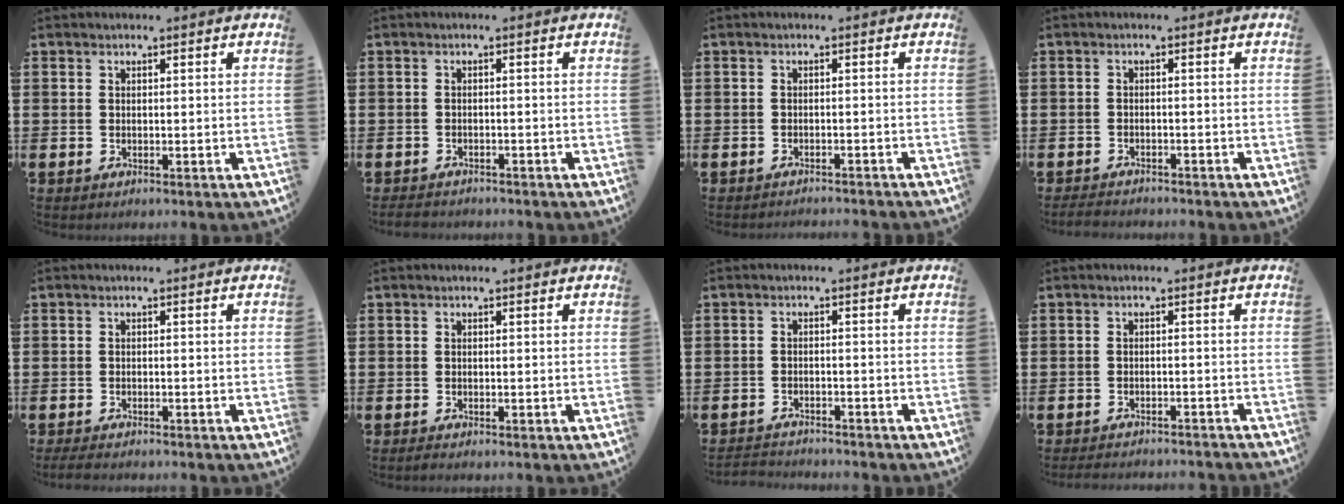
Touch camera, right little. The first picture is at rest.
{"total": 1.3, "force": [-1.2, 0.2, 0.2], "torque": [-0.006, 0.002, -0.026]}
{"total": 0.5, "force": [-0.5, -0.1, 0.0], "torque": [-0.001, 0.003, -0.011]}
{"total": 1.6, "force": [-1.6, 0.1, 0.2], "torque": [-0.007, 0.003, -0.034]}
{"total": 1.1, "force": [-1.0, 0.1, 0.6], "torque": [-0.011, 0.000, -0.020]}
{"total": 0.5, "force": [-0.4, 0.0, 0.3], "torque": [-0.006, -0.002, -0.009]}
{"total": 2.0, "force": [-2.0, 0.0, -0.2], "torque": [-0.002, 0.002, -0.045]}
{"total": 1.7, "force": [-1.7, -0.1, 0.2], "torque": [-0.004, 0.002, -0.035]}